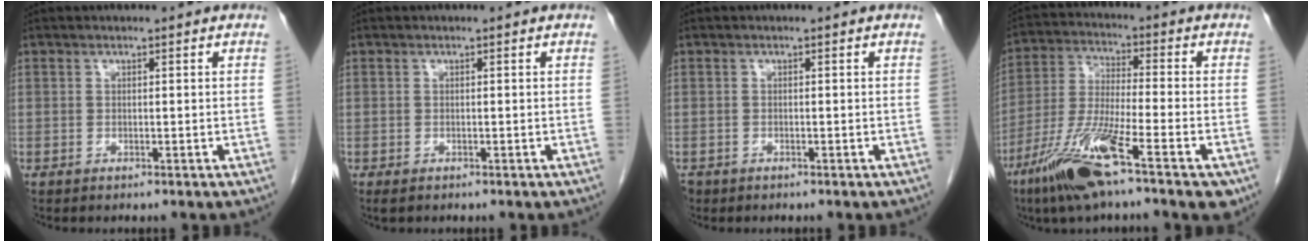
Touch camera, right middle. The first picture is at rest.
{"total": 0.8, "force": [-0.5, 0.5, 0.4], "torque": [-0.008, -0.001, -0.004]}
{"total": 1.3, "force": [-0.9, 0.9, 0.3], "torque": [-0.013, 0.000, -0.015]}
{"total": 15.1, "force": [-8.4, 1.5, 12.4], "torque": [-0.246, -0.032, -0.155]}